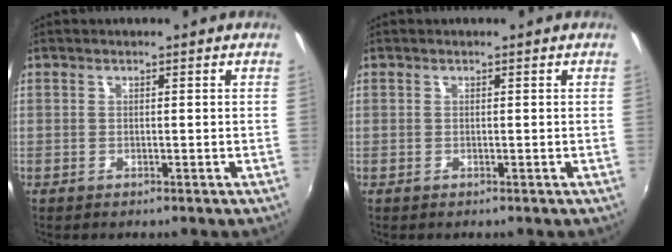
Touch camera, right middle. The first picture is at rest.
{"total": 0.0}